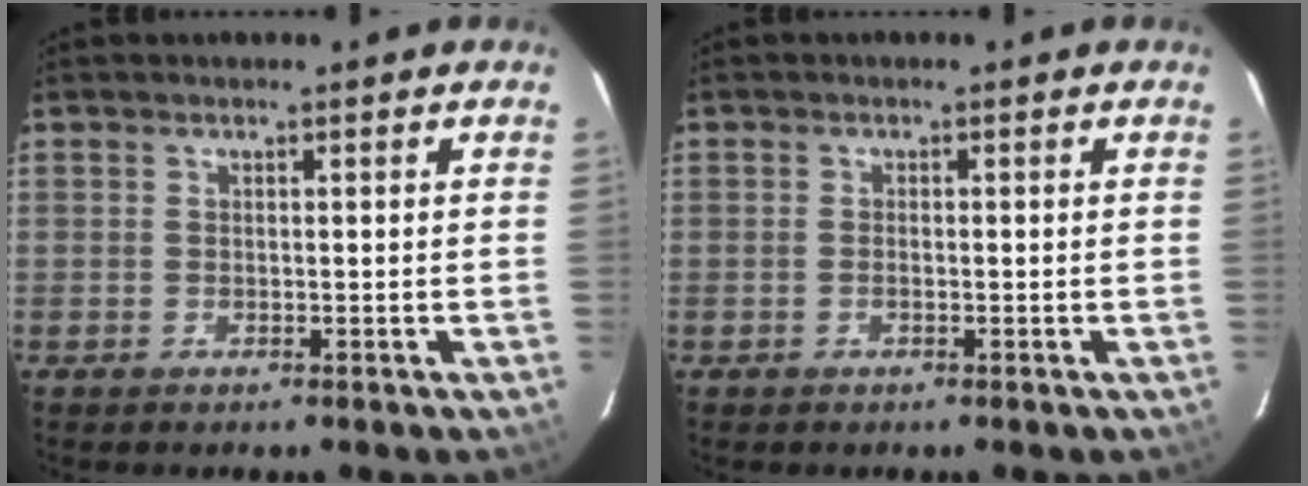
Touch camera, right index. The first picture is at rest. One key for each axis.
{"total": 0.7, "fx": -0.3, "fy": 0.3, "fz": 0.6, "tx": -0.014, "ty": 0.001, "tz": -0.007}